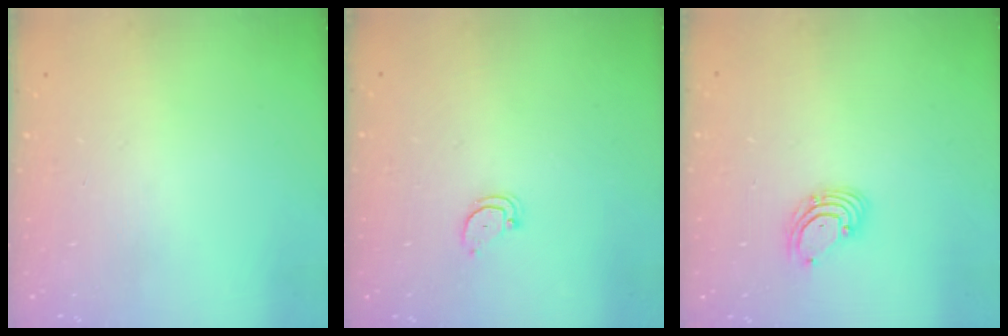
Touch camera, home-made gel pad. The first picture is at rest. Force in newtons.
{"total": 2.4, "press": 2.4, "slide": 0.2}
{"total": 2.7, "press": 2.7, "slide": 0.3}